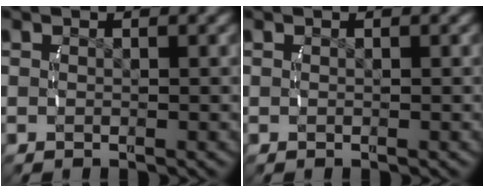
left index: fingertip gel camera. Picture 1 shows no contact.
{"total": 0.0}